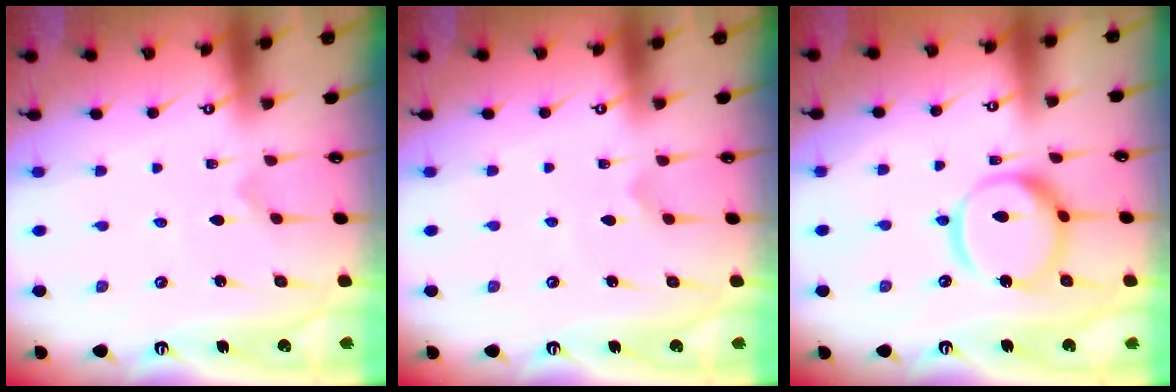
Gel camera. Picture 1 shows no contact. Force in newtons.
{"total": 2.1, "press": 2.1, "slide": 0.6}
{"total": 14.1, "press": 14.0, "slide": 1.4}